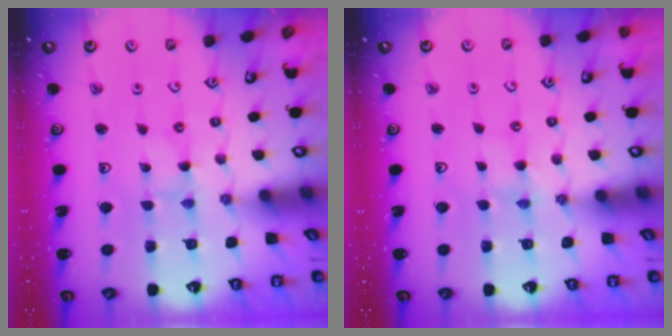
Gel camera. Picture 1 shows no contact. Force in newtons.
{"total": 2.1, "press": 2.1, "slide": 0.4}